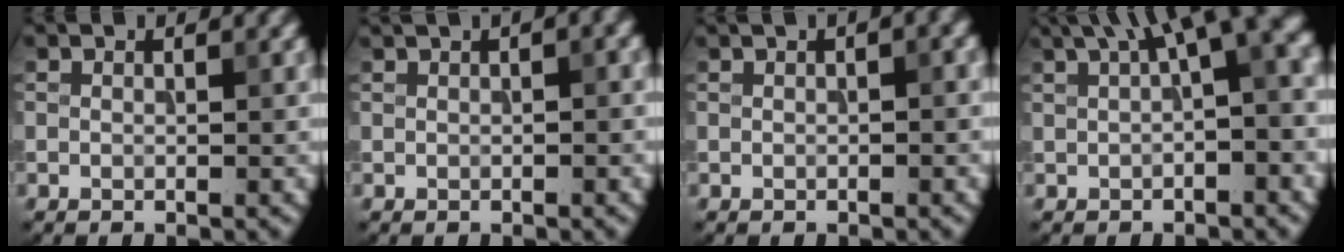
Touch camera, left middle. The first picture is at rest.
{"total": 4.2, "force": [2.2, 1.5, 3.2], "torque": [-0.039, 0.016, 0.021]}
{"total": 2.5, "force": [1.0, 0.7, 2.1], "torque": [-0.027, 0.006, 0.011]}
{"total": 8.2, "force": [3.1, 2.8, 7.1], "torque": [-0.092, 0.026, 0.046]}